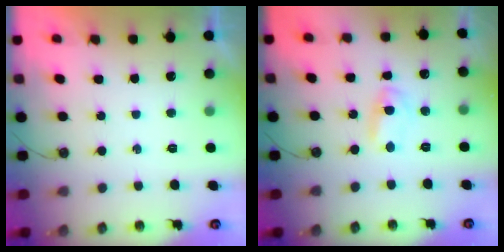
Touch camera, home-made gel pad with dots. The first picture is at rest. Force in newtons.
{"total": 2.7, "press": 2.7, "slide": 0.2}